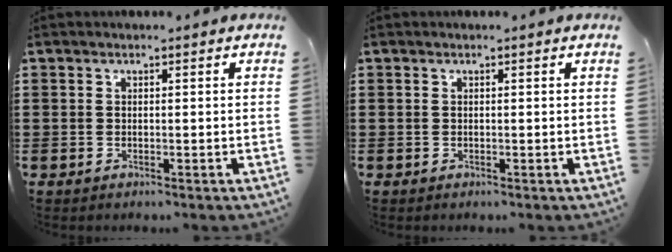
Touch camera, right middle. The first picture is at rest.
{"total": 0.0}